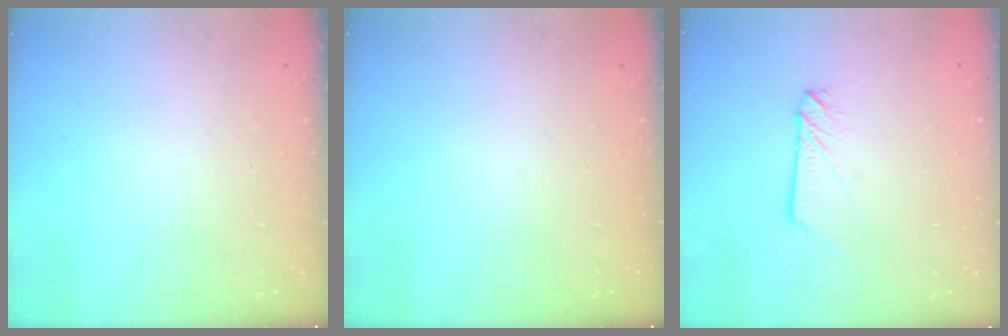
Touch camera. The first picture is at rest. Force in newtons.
{"total": 0.0}
{"total": 3.0, "press": 3.0, "slide": 0.2}